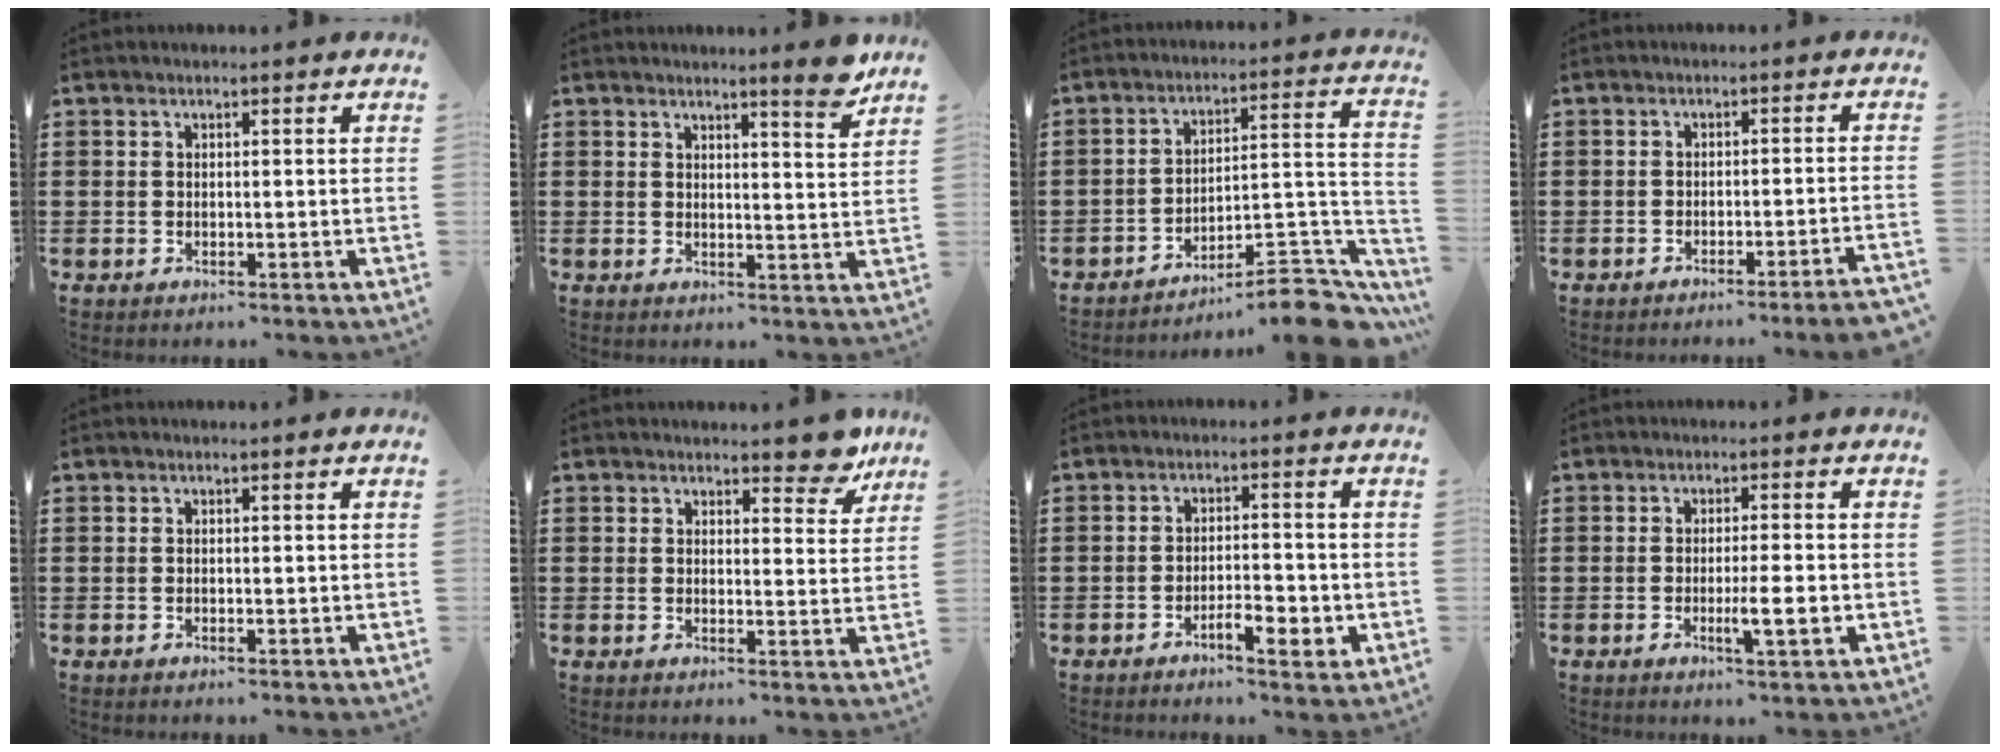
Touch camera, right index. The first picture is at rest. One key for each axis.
{"total": 4.7, "fx": 4.0, "fy": -0.2, "fz": 2.4, "tx": -0.034, "ty": -0.019, "tz": 0.066}
{"total": 8.5, "fx": -7.3, "fy": 1.9, "fz": 4.0, "tx": -0.041, "ty": 0.010, "tz": -0.140}
{"total": 2.4, "fx": -2.1, "fy": -0.6, "fz": 1.2, "tx": -0.019, "ty": -0.003, "tz": -0.041}
{"total": 0.0}
{"total": 5.1, "fx": 4.5, "fy": 1.3, "fz": 1.7, "tx": -0.014, "ty": -0.019, "tz": 0.078}
{"total": 5.0, "fx": -2.6, "fy": 1.4, "fz": 4.0, "tx": -0.061, "ty": 0.004, "tz": -0.044}
{"total": 4.9, "fx": -1.3, "fy": 0.5, "fz": 4.7, "tx": -0.077, "ty": -0.006, "tz": -0.021}